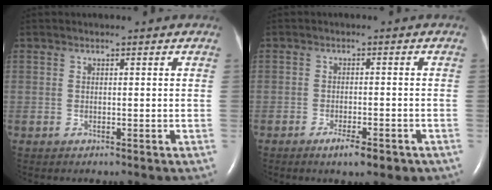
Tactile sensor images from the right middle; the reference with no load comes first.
{"total": 4.3, "force": [-2.7, 1.0, 3.1], "torque": [-0.051, -0.003, -0.036]}